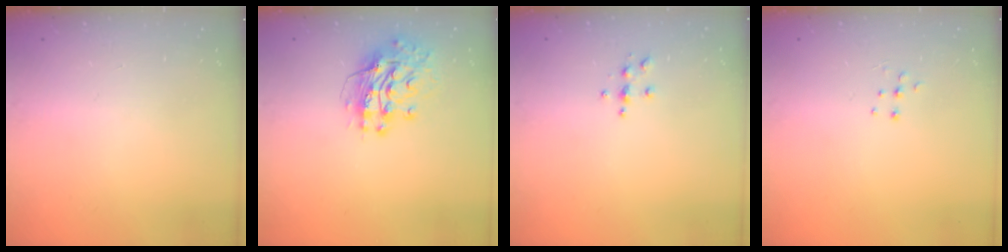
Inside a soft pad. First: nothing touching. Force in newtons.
{"total": 12.8, "press": 12.7, "slide": 1.1}
{"total": 3.8, "press": 3.8, "slide": 0.4}
{"total": 4.3, "press": 4.3, "slide": 0.4}